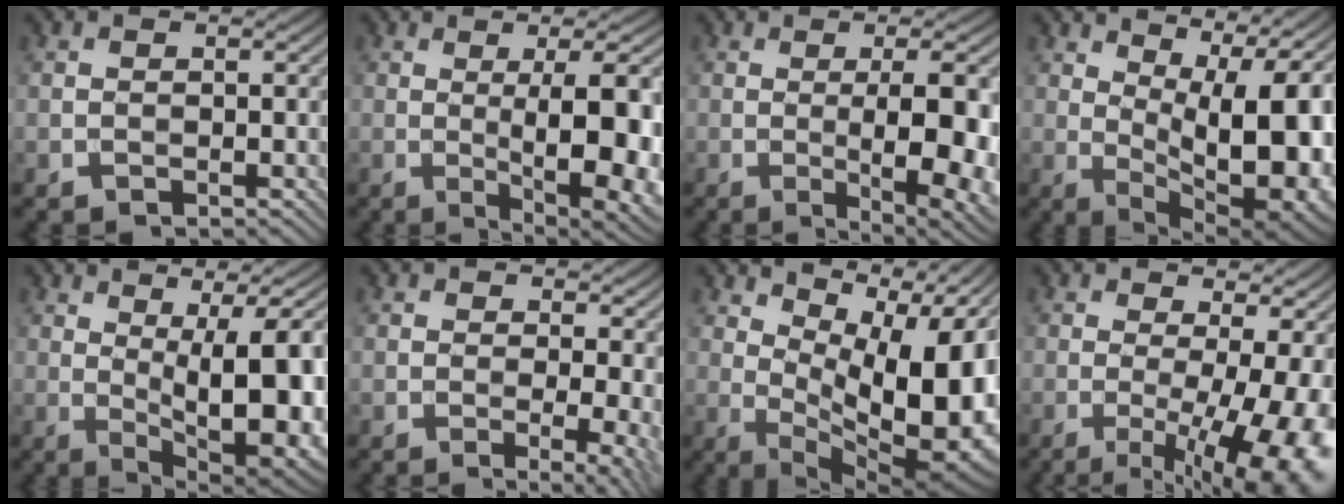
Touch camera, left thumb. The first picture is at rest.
{"total": 13.5, "force": [-0.8, 4.2, 12.8], "torque": [-0.141, 0.016, -0.020]}
{"total": 12.1, "force": [-1.0, 3.6, 11.5], "torque": [-0.125, 0.012, -0.026]}
{"total": 16.6, "force": [2.9, 7.3, 14.7], "torque": [-0.200, 0.023, 0.060]}
{"total": 12.1, "force": [0.4, 3.6, 11.5], "torque": [-0.167, 0.008, 0.010]}
{"total": 5.9, "force": [0.2, 1.8, 5.7], "torque": [-0.075, -0.007, 0.001]}
{"total": 17.0, "force": [4.8, 7.1, 14.7], "torque": [-0.202, 0.018, 0.094]}
{"total": 14.0, "force": [-2.4, 4.6, 13.0], "torque": [-0.149, 0.001, -0.023]}